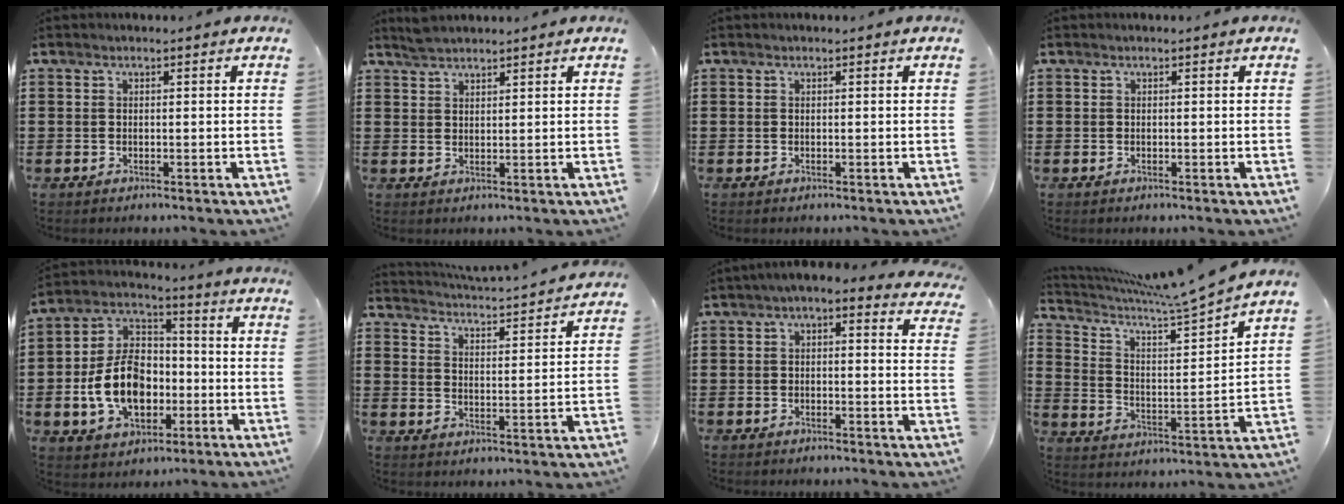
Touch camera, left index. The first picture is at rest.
{"total": 2.1, "force": [2.0, 0.3, 0.4], "torque": [-0.012, 0.003, 0.040]}
{"total": 0.0}
{"total": 0.0}
{"total": 11.9, "force": [-2.5, 8.3, 8.2], "torque": [-0.204, 0.013, -0.048]}
{"total": 3.2, "force": [3.1, -0.6, 0.3], "torque": [-0.027, -0.034, 0.045]}
{"total": 1.5, "force": [0.3, 1.1, 1.0], "torque": [-0.024, 0.005, 0.001]}
{"total": 6.8, "force": [6.1, -0.7, 2.9], "torque": [-0.084, -0.049, 0.094]}